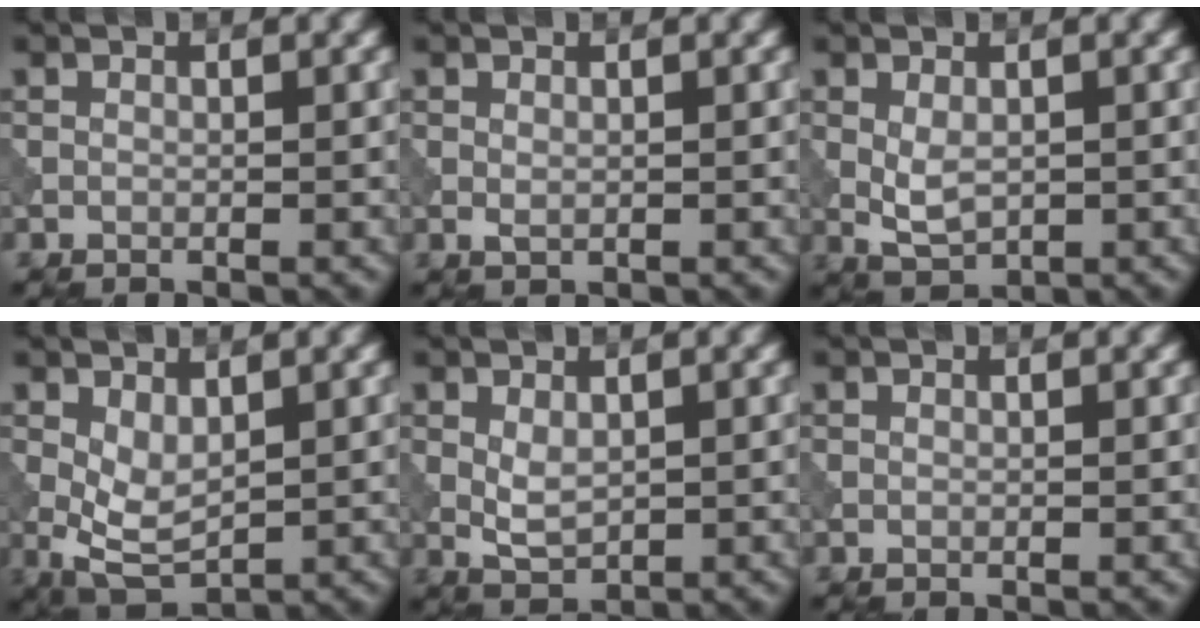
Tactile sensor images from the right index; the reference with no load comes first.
{"total": 0.7, "force": [0.0, 0.4, 0.6], "torque": [-0.014, -0.002, 0.002]}
{"total": 2.5, "force": [0.1, 1.5, 2.0], "torque": [-0.043, -0.002, 0.006]}
{"total": 3.6, "force": [0.5, 2.0, 3.0], "torque": [-0.066, -0.004, 0.013]}
{"total": 2.2, "force": [0.3, 1.3, 1.7], "torque": [-0.038, -0.003, 0.010]}
{"total": 0.0}